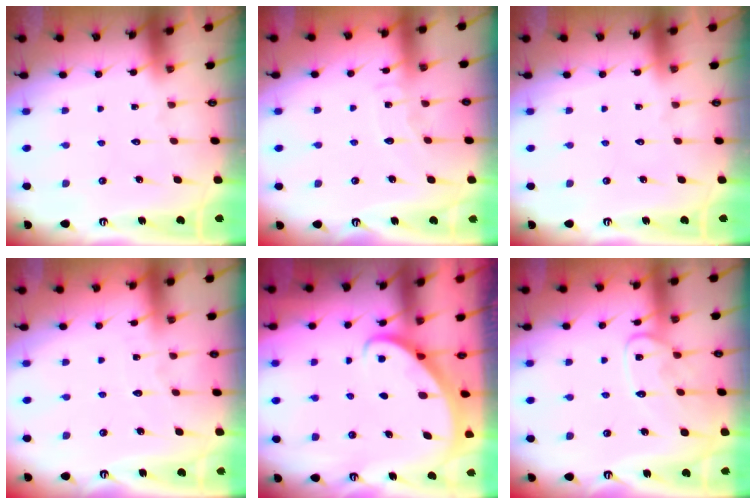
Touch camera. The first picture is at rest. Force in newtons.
{"total": 5.6, "press": 5.5, "slide": 0.6}
{"total": 0.0}
{"total": 2.8, "press": 2.8, "slide": 0.1}
{"total": 2.9, "press": 2.9, "slide": 0.2}
{"total": 11.3, "press": 11.2, "slide": 0.4}